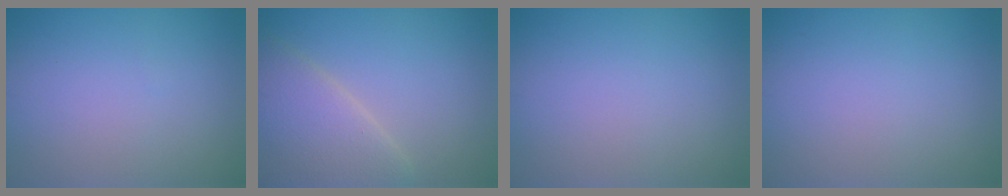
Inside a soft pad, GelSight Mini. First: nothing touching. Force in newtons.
{"total": 6.4, "press": 6.4, "slide": 0.6}
{"total": 0.0}
{"total": 0.0}